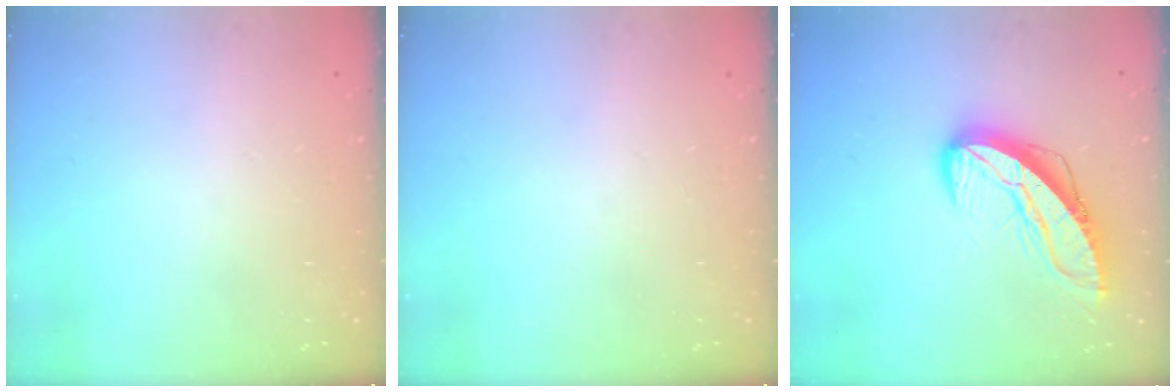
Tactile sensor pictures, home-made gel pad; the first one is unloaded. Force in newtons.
{"total": 0.0}
{"total": 9.9, "press": 9.9, "slide": 0.7}